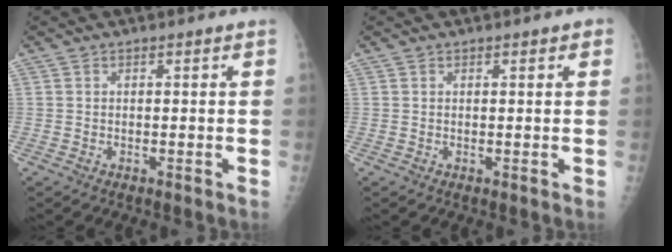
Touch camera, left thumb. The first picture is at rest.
{"total": 1.3, "force": [0.7, 0.5, 0.9], "torque": [-0.006, 0.001, 0.006]}